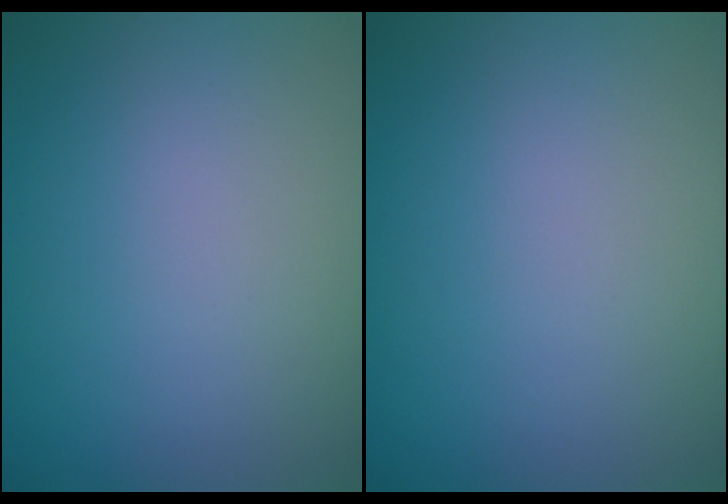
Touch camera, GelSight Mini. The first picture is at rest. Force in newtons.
{"total": 0.0}